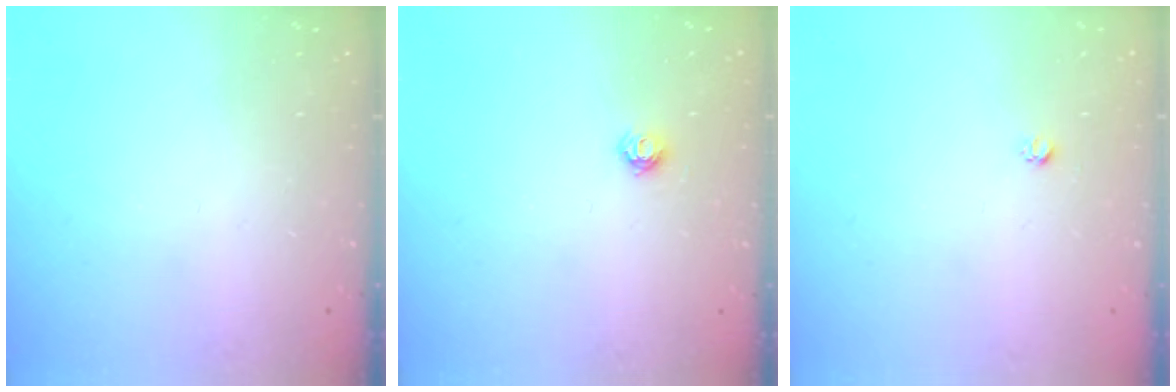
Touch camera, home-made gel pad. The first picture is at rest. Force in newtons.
{"total": 5.8, "press": 5.8, "slide": 0.3}
{"total": 2.7, "press": 2.7, "slide": 0.3}